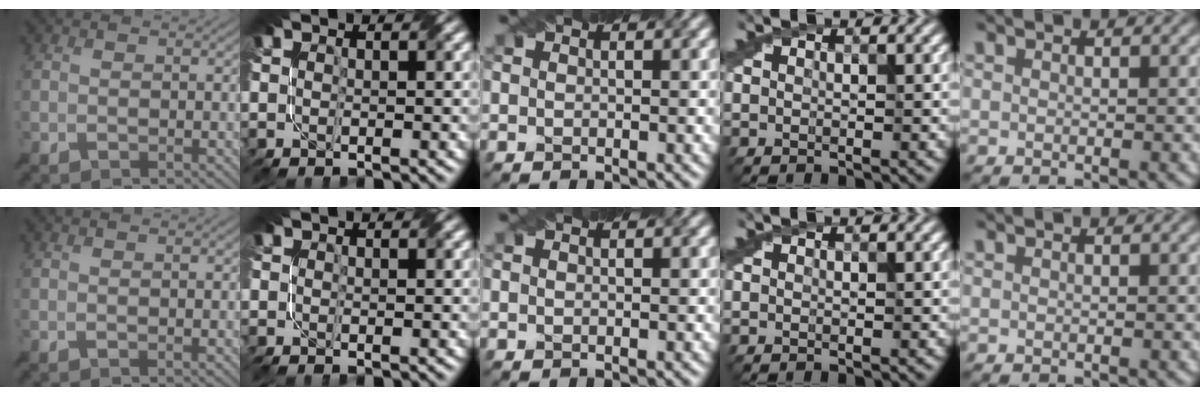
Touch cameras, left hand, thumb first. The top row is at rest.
{"thumb": {"total": 1.4, "force": [0.5, -1.2, -0.4], "torque": [0.022, 0.012, 0.003]}}